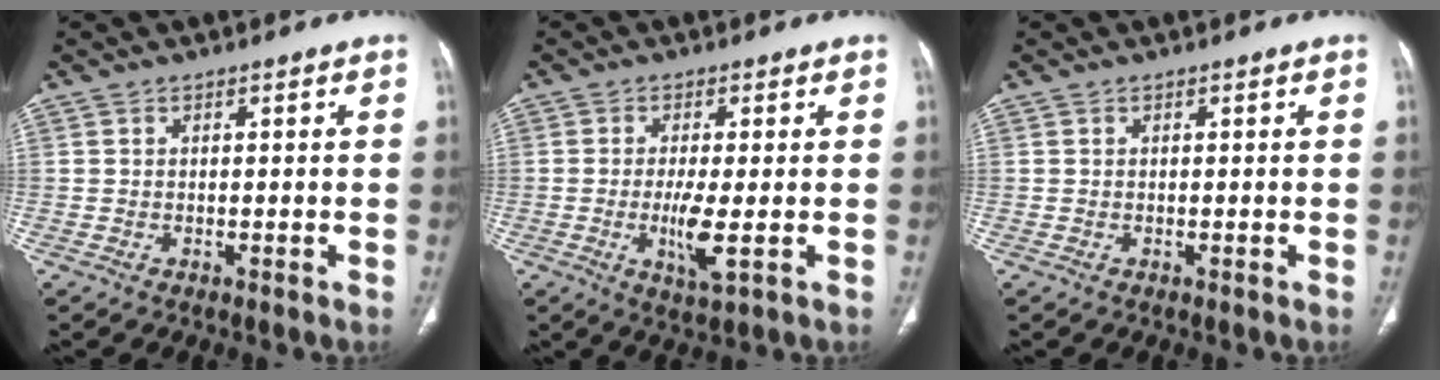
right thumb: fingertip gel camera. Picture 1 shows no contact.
{"total": 6.0, "force": [-1.0, 1.2, 5.8], "torque": [-0.119, -0.017, -0.019]}
{"total": 0.0}